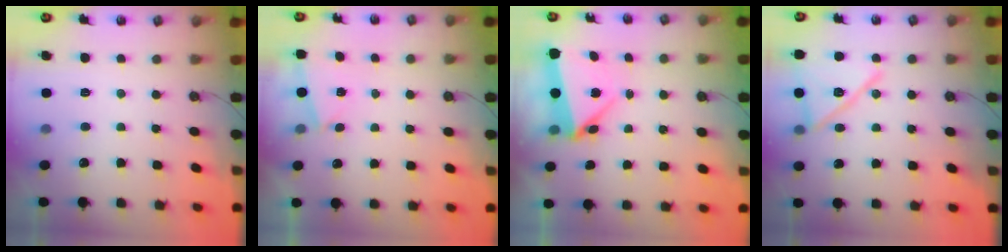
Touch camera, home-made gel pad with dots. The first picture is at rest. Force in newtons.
{"total": 2.0, "press": 0.9, "slide": 1.8}
{"total": 10.2, "press": 5.7, "slide": 8.5}
{"total": 16.4, "press": 12.2, "slide": 10.9}